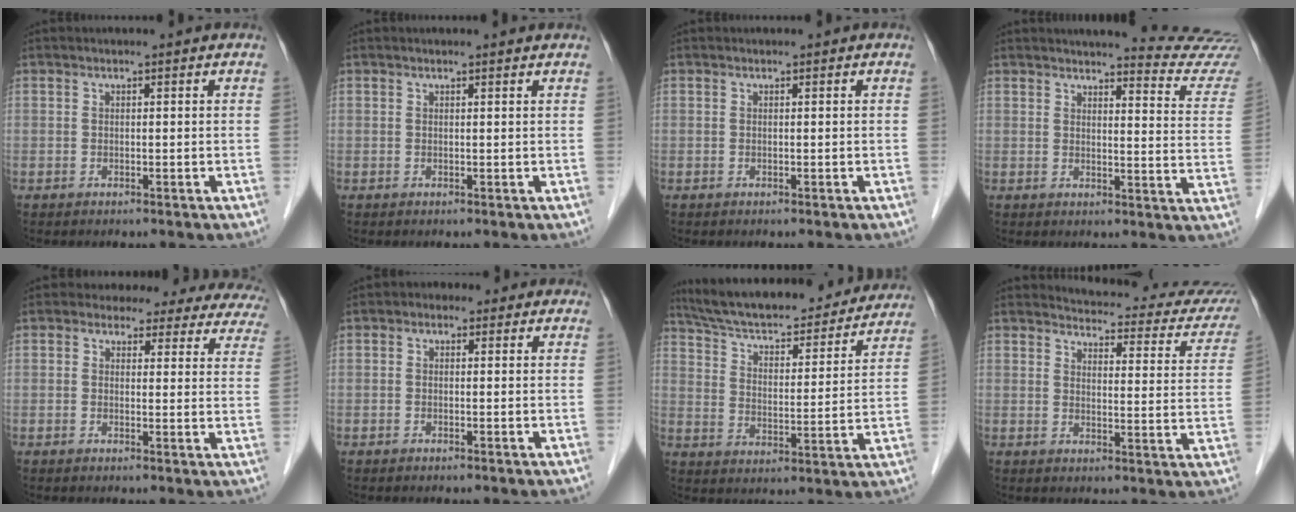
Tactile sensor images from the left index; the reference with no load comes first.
{"total": 1.3, "force": [1.2, -0.1, 0.5], "torque": [-0.014, 0.005, 0.014]}
{"total": 0.0}
{"total": 15.0, "force": [14.6, -0.4, 3.5], "torque": [-0.032, -0.103, 0.142]}
{"total": 15.6, "force": [14.2, 5.9, 2.7], "torque": [-0.001, -0.026, 0.128]}
{"total": 1.8, "force": [0.6, 1.5, 0.8], "torque": [-0.010, 0.016, -0.001]}
{"total": 25.6, "force": [23.0, 5.9, 9.6], "torque": [-0.157, -0.001, 0.315]}
{"total": 18.9, "force": [18.1, 3.6, 4.1], "torque": [-0.023, -0.068, 0.179]}